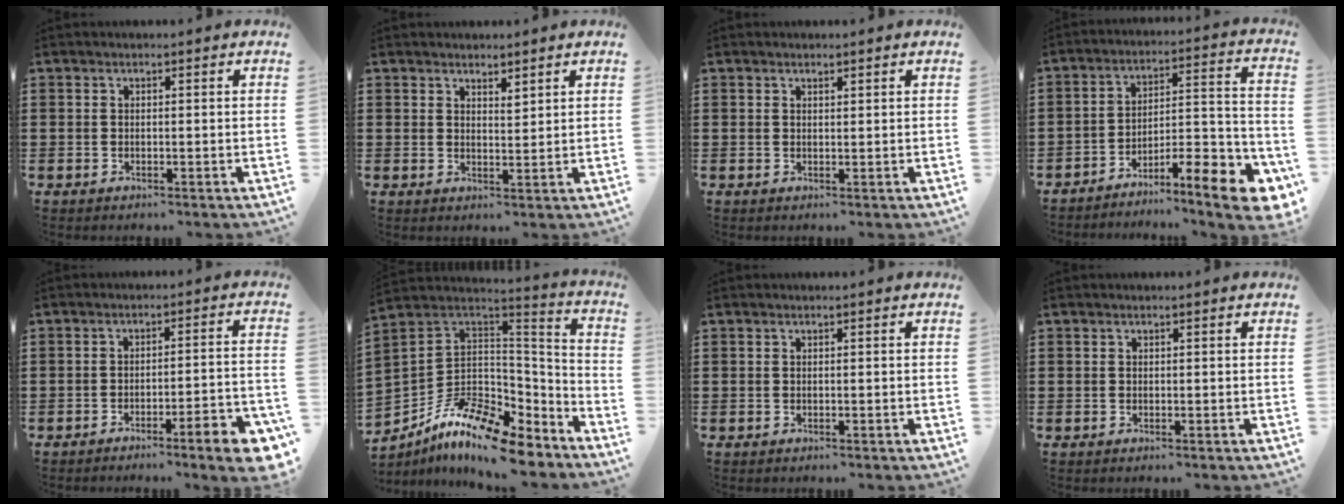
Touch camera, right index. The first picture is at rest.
{"total": 1.9, "force": [1.8, 0.5, 0.1], "torque": [-0.006, 0.004, 0.036]}
{"total": 0.7, "force": [0.6, 0.2, 0.2], "torque": [-0.004, 0.001, 0.012]}
{"total": 9.6, "force": [-7.6, 1.5, 5.8], "torque": [-0.070, 0.008, -0.145]}
{"total": 6.1, "force": [-4.4, 0.3, 4.3], "torque": [-0.066, -0.010, -0.080]}
{"total": 11.7, "force": [-8.3, 4.2, 7.1], "torque": [-0.146, 0.015, -0.157]}
{"total": 0.0}
{"total": 0.0}